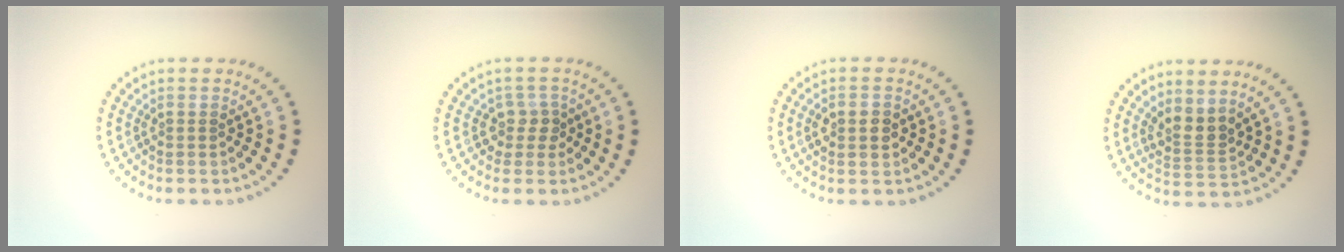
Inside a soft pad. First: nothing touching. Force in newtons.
{"total": 1.9, "press": 1.5, "slide": 1.2}
{"total": 2.9, "press": 2.9, "slide": 0.2}
{"total": 2.5, "press": 2.1, "slide": 1.4}